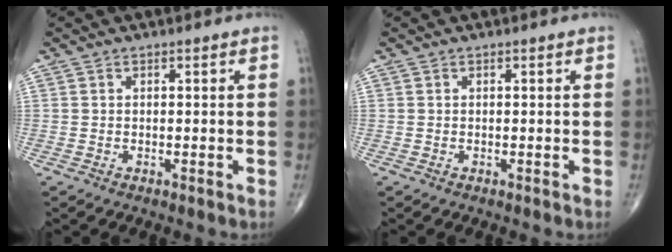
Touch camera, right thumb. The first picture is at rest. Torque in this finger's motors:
{"motor_torque": [-0.43, -0.11, 0.00, 0.00, 0.01]}